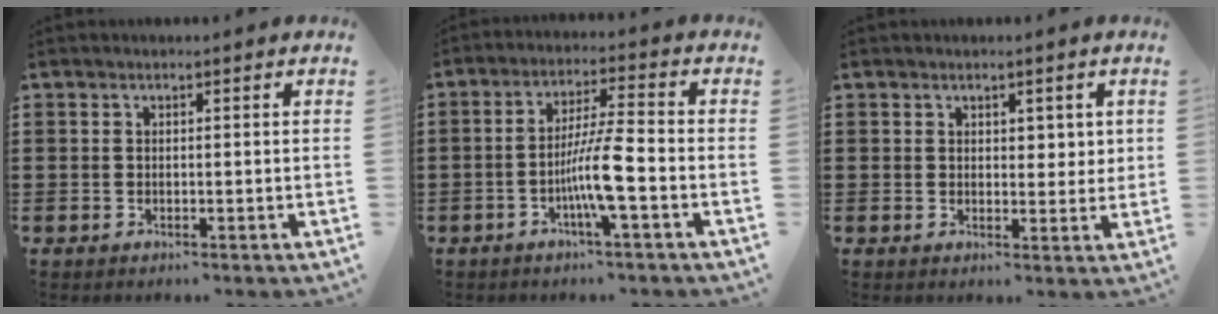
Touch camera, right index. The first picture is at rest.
{"total": 7.6, "force": [-2.9, 0.1, 7.0], "torque": [-0.137, -0.010, -0.060]}
{"total": 2.1, "force": [1.4, 1.3, 0.9], "torque": [-0.004, 0.001, 0.022]}